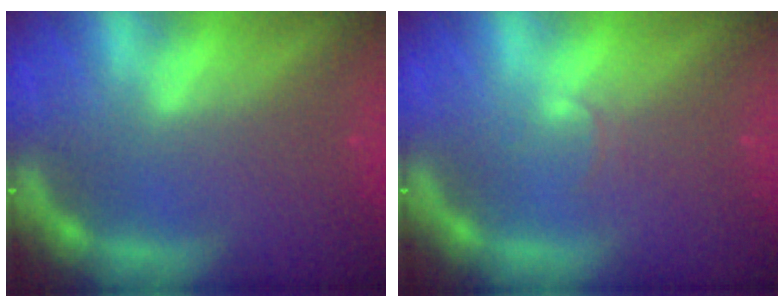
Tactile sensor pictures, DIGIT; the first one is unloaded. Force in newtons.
{"total": 1.0}